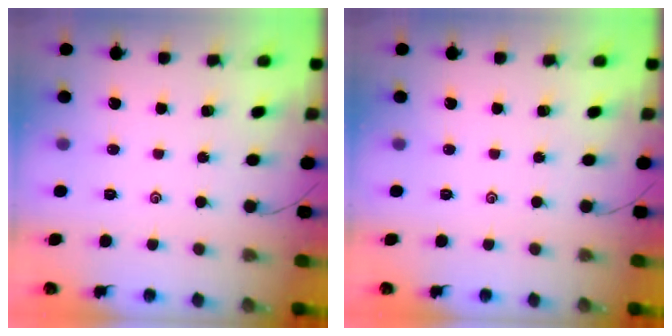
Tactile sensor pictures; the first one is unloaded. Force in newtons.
{"total": 0.0}